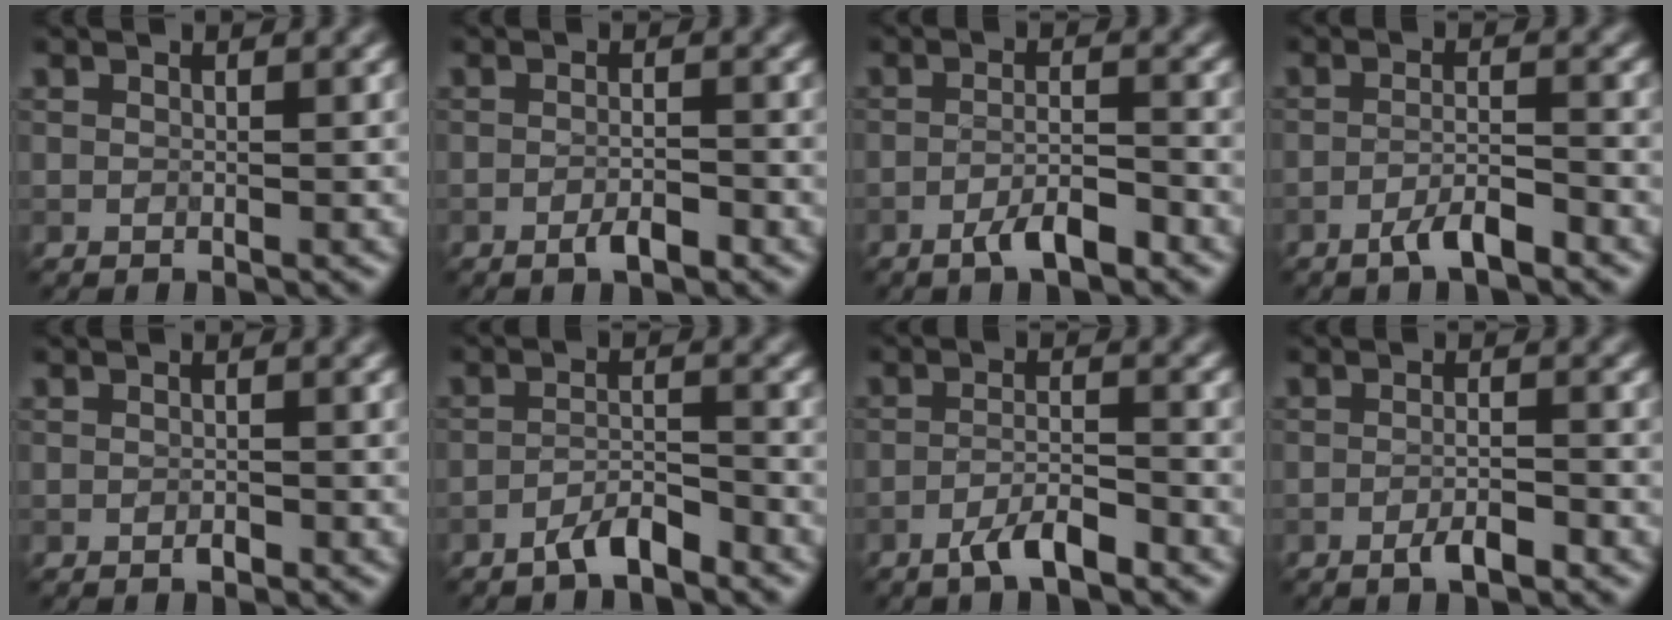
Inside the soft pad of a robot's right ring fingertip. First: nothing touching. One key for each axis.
{"total": 2.1, "fx": -1.2, "fy": 0.4, "fz": 1.6, "tx": -0.027, "ty": 0.001, "tz": -0.024}
{"total": 3.3, "fx": -2.2, "fy": 0.7, "fz": 2.4, "tx": -0.044, "ty": 0.006, "tz": -0.044}
{"total": 3.0, "fx": -2.1, "fy": 0.5, "fz": 2.1, "tx": -0.037, "ty": 0.006, "tz": -0.044}
{"total": 0.7, "fx": -0.4, "fy": 0.3, "fz": 0.5, "tx": -0.008, "ty": 0.000, "tz": -0.007}
{"total": 2.9, "fx": -2.3, "fy": 0.5, "fz": 1.6, "tx": -0.027, "ty": 0.009, "tz": -0.047}
{"total": 3.4, "fx": -2.4, "fy": 0.7, "fz": 2.3, "tx": -0.044, "ty": 0.007, "tz": -0.050}
{"total": 2.4, "fx": -1.4, "fy": 0.4, "fz": 1.9, "tx": -0.033, "ty": 0.001, "tz": -0.028}